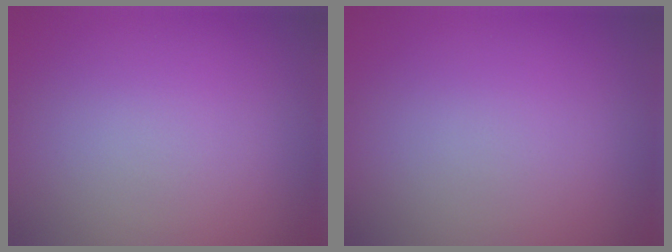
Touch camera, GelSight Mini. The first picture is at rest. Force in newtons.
{"total": 0.0}